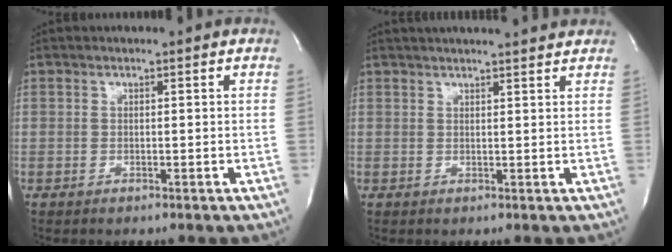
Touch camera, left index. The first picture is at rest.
{"total": 9.5, "force": [8.9, 0.5, 3.5], "torque": [-0.054, 0.016, 0.107]}